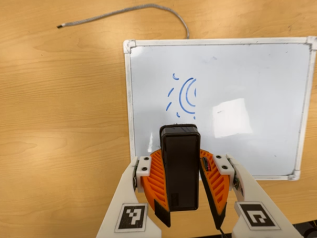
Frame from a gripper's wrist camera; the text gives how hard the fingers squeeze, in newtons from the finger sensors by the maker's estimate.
{"total": 9.2, "left": 9.0, "right": 9.5}